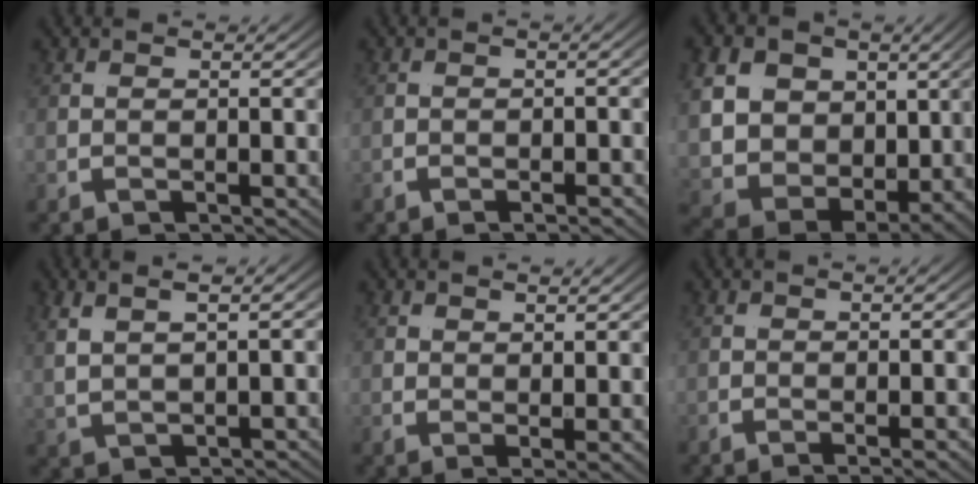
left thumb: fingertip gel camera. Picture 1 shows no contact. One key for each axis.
{"total": 1.4, "fx": -1.1, "fy": -0.6, "fz": 0.6, "tx": -0.026, "ty": 0.002, "tz": -0.023}
{"total": 13.4, "fx": 3.6, "fy": 11.0, "fz": 6.9, "tx": -0.152, "ty": -0.006, "tz": 0.039}
{"total": 2.0, "fx": 0.7, "fy": -1.8, "fz": 0.4, "tx": 0.001, "ty": 0.023, "tz": 0.014}
{"total": 2.8, "fx": 1.1, "fy": -2.5, "fz": 0.6, "tx": 0.006, "ty": 0.025, "tz": 0.009}
{"total": 3.2, "fx": -0.5, "fy": -2.3, "fz": 2.1, "tx": -0.033, "ty": 0.019, "tz": -0.015}